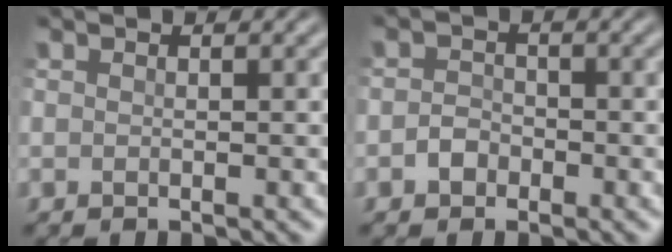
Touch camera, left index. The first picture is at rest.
{"total": 1.3, "force": [-0.6, 1.1, 0.3], "torque": [-0.004, 0.008, -0.014]}